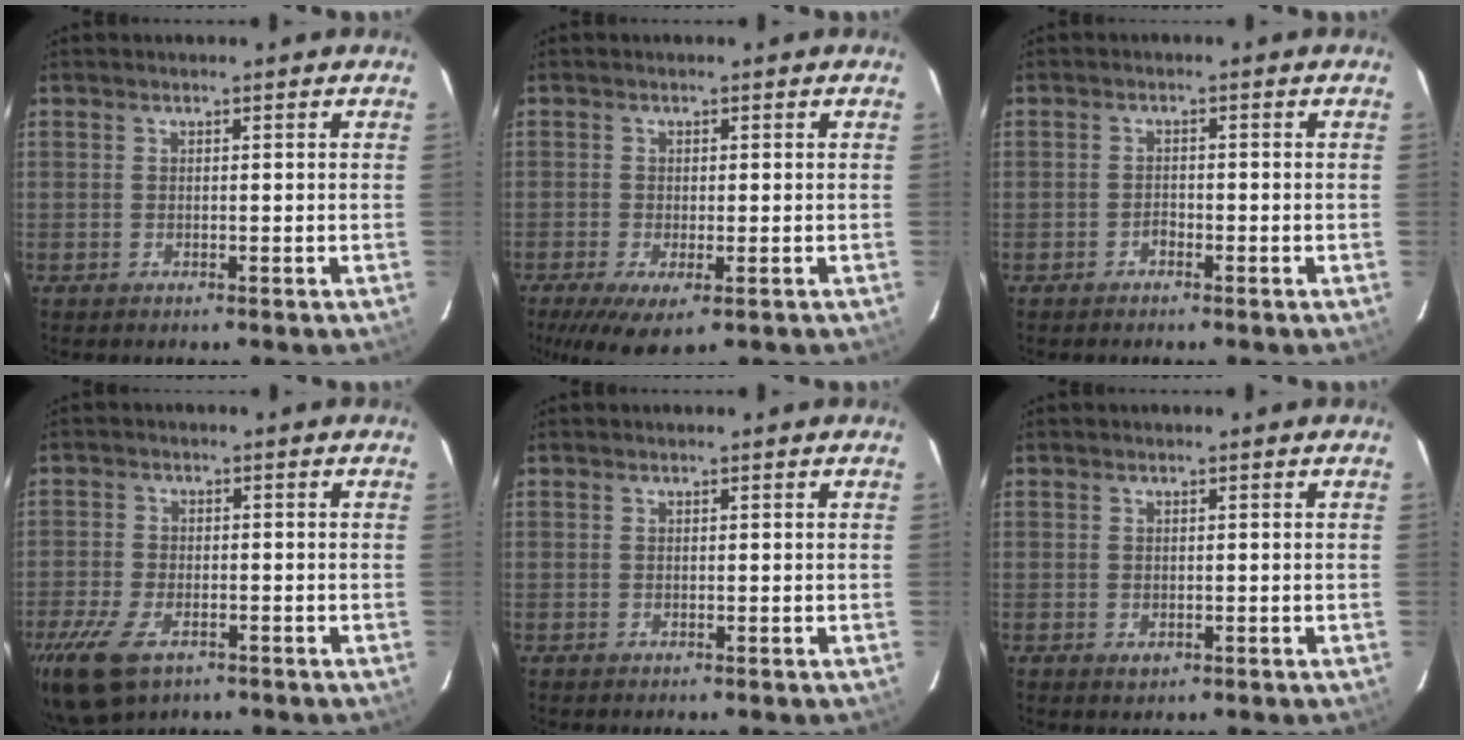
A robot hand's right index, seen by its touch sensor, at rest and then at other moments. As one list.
[{"total": 6.7, "force": [-3.5, 2.4, 5.3], "torque": [-0.111, -0.030, -0.053]}, {"total": 1.2, "force": [-1.0, 0.6, 0.2], "torque": [-0.004, 0.002, -0.019]}, {"total": 10.3, "force": [-6.1, 5.4, 6.3], "torque": [-0.157, -0.027, -0.109]}, {"total": 0.0}, {"total": 1.2, "force": [-0.4, 1.0, 0.6], "torque": [-0.007, -0.003, -0.003]}]